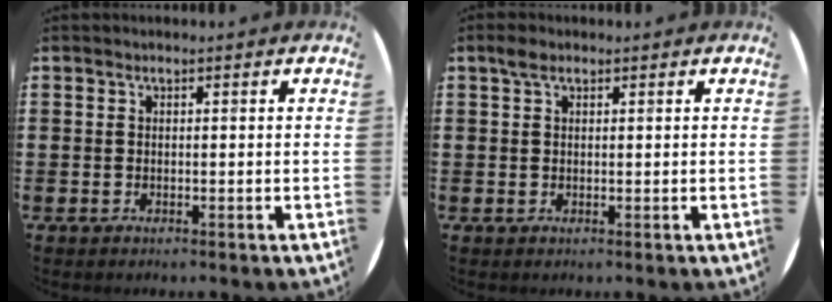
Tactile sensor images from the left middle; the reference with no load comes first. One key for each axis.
{"total": 1.5, "fx": 1.0, "fy": 0.8, "fz": 0.9, "tx": -0.011, "ty": 0.003, "tz": 0.016}